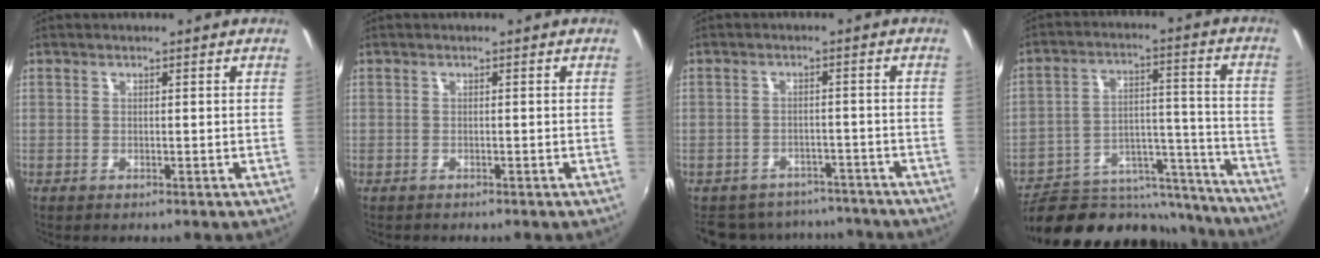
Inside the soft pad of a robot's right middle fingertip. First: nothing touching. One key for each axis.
{"total": 0.8, "fx": -0.7, "fy": 0.3, "fz": 0.1, "tx": -0.006, "ty": -0.002, "tz": -0.012}
{"total": 14.9, "fx": -12.7, "fy": 6.5, "fz": 4.3, "tx": -0.105, "ty": 0.015, "tz": -0.166}
{"total": 23.4, "fx": -20.1, "fy": 9.1, "fz": 7.7, "tx": -0.134, "ty": 0.040, "tz": -0.263}